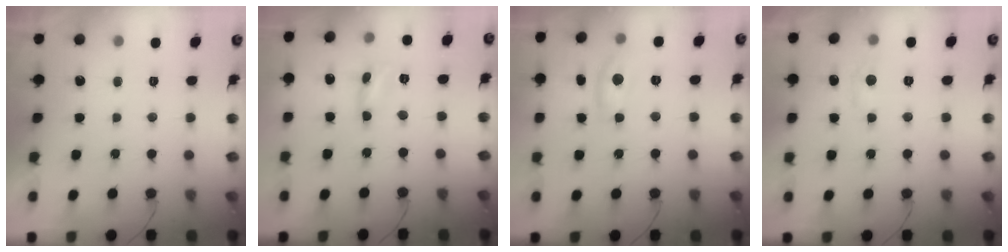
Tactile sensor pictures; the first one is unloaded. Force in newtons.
{"total": 2.4, "press": 2.4, "slide": 0.2}
{"total": 7.6, "press": 7.6, "slide": 0.6}
{"total": 4.8, "press": 4.8, "slide": 0.7}